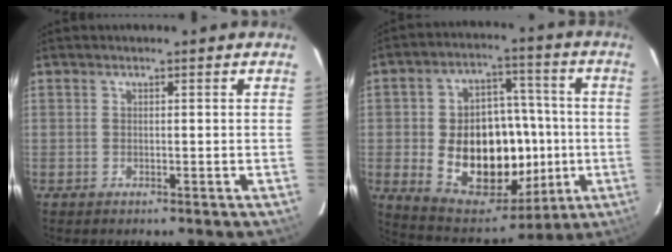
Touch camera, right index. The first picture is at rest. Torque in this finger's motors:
{"motor_torque": [1.39, -0.75, 1.05, 0.21]}